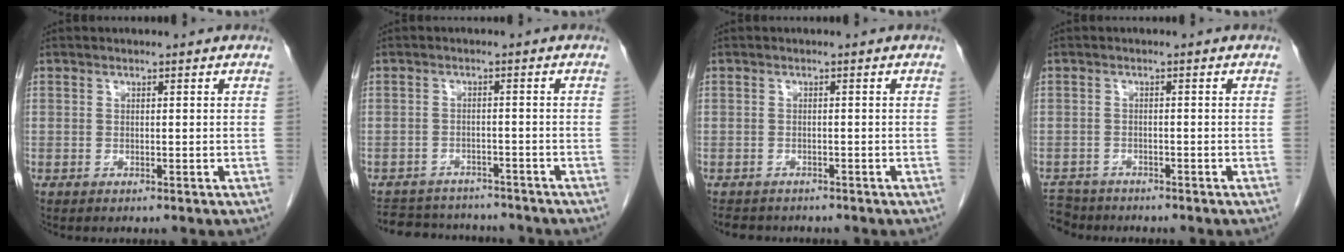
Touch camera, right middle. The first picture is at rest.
{"total": 10.3, "force": [-9.5, 3.5, 2.1], "torque": [-0.039, 0.007, -0.125]}
{"total": 4.0, "force": [-3.5, 1.8, 0.7], "torque": [-0.015, -0.004, -0.049]}
{"total": 4.9, "force": [-4.5, 2.0, -0.2], "torque": [0.001, -0.006, -0.080]}